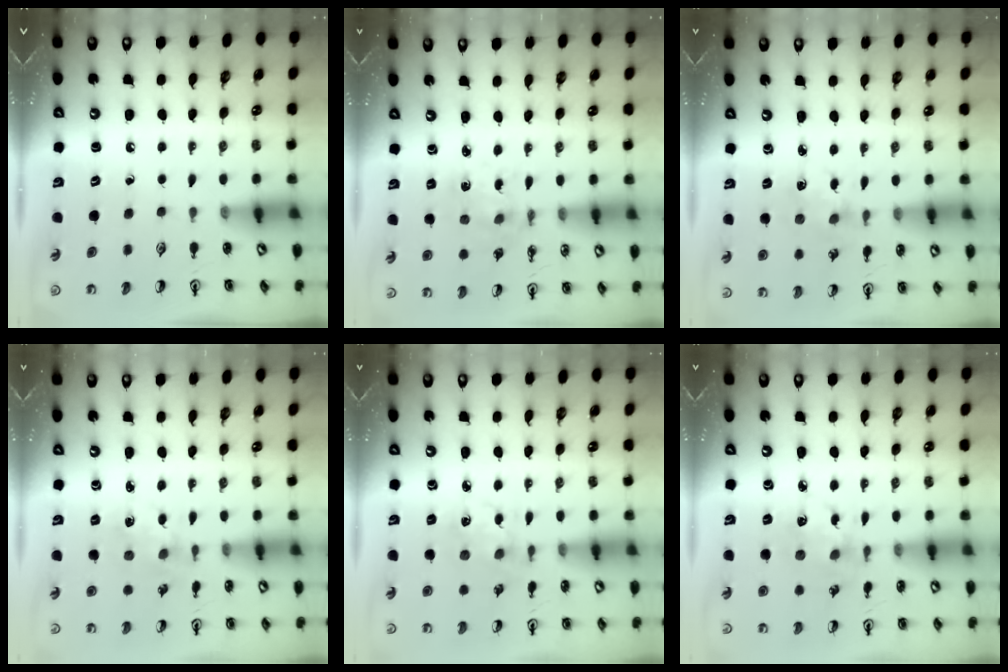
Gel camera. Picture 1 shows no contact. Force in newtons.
{"total": 1.6, "press": 1.6, "slide": 0.1}
{"total": 2.3, "press": 2.3, "slide": 0.3}
{"total": 1.6, "press": 1.6, "slide": 0.1}
{"total": 2.7, "press": 2.6, "slide": 0.8}
{"total": 6.3, "press": 6.3, "slide": 0.4}